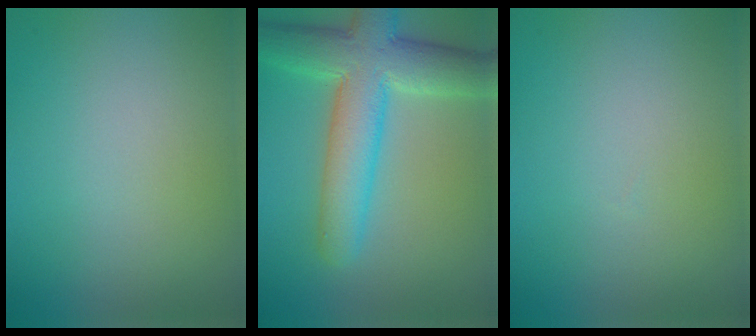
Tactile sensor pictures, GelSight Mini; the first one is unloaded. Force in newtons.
{"total": 8.3, "press": 8.3, "slide": 0.4}
{"total": 0.0}